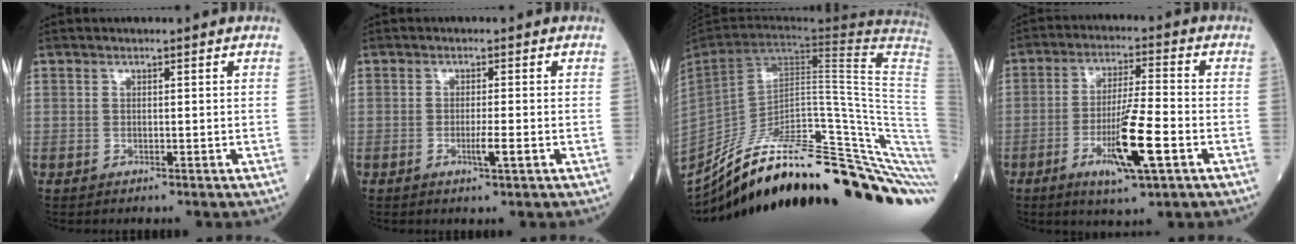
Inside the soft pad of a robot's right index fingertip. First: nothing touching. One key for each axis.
{"total": 2.6, "fx": -0.9, "fy": -0.2, "fz": 2.4, "tx": -0.043, "ty": -0.004, "tz": -0.015}
{"total": 38.0, "fx": -28.2, "fy": 4.3, "fz": 25.1, "tx": -0.259, "ty": -0.037, "tz": -0.391}
{"total": 11.6, "fx": -4.4, "fy": 0.7, "fz": 10.7, "tx": -0.195, "ty": -0.015, "tz": -0.076}